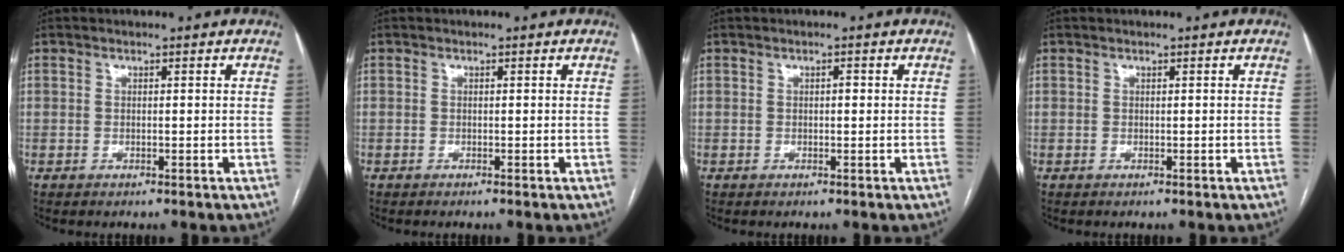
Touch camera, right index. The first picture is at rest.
{"total": 0.0}
{"total": 0.7, "force": [0.0, 0.3, 0.7], "torque": [-0.009, 0.002, -0.001]}
{"total": 0.0}